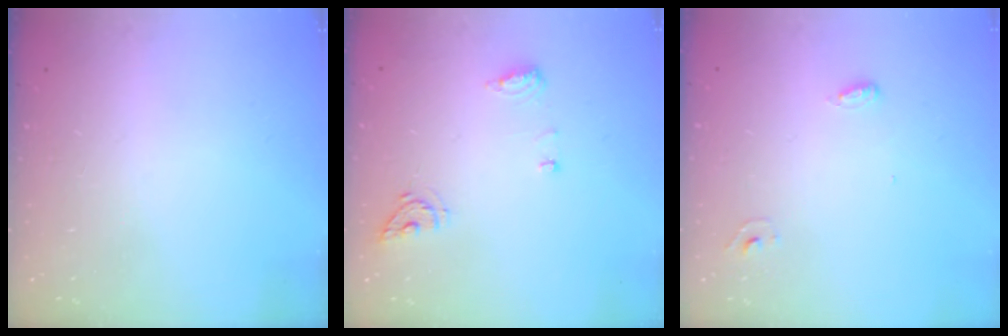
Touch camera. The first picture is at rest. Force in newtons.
{"total": 6.9, "press": 6.7, "slide": 1.7}
{"total": 3.5, "press": 3.2, "slide": 1.4}